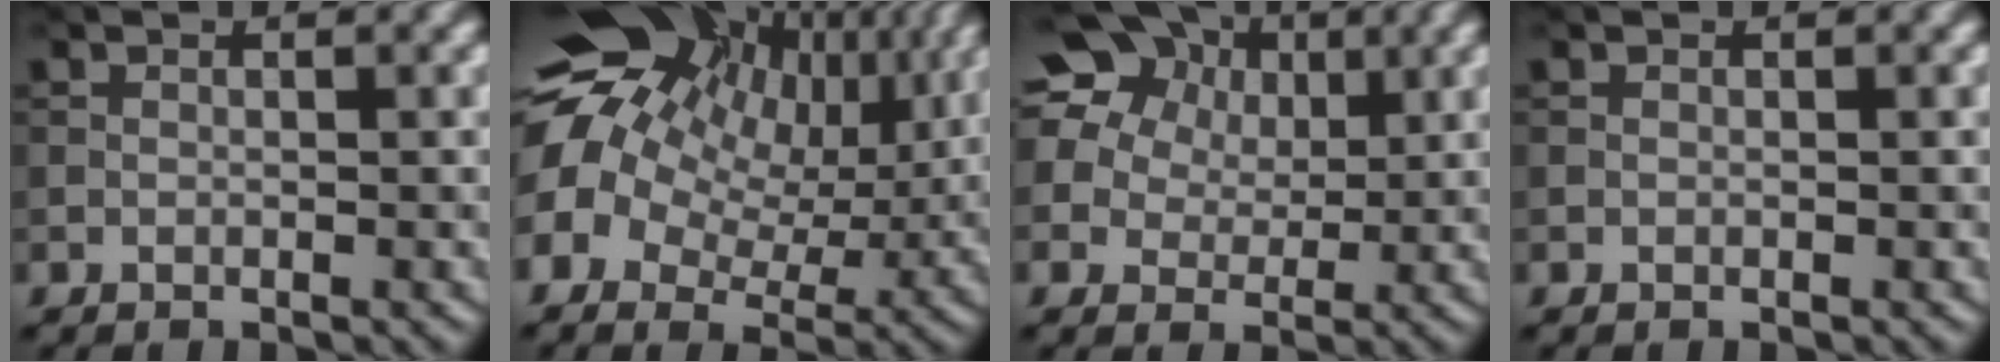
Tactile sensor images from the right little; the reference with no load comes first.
{"total": 16.3, "force": [5.4, 11.3, 10.5], "torque": [-0.206, 0.035, 0.081]}
{"total": 18.2, "force": [9.6, 13.0, 8.5], "torque": [-0.208, 0.062, 0.158]}
{"total": 0.0}